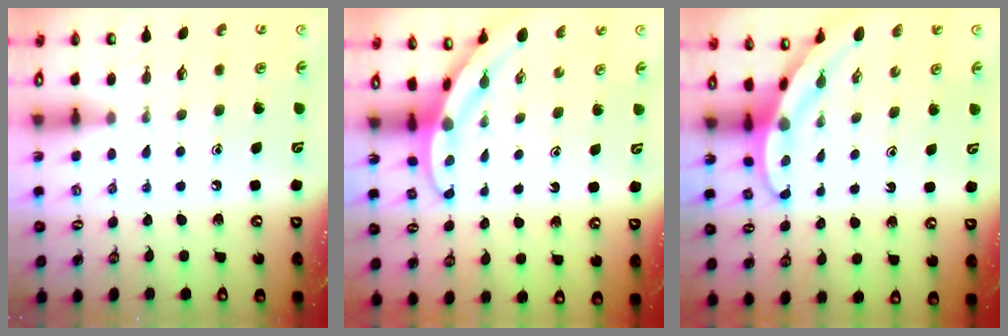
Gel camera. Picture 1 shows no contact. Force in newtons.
{"total": 3.3, "press": 3.3, "slide": 0.2}
{"total": 4.0, "press": 4.0, "slide": 0.2}